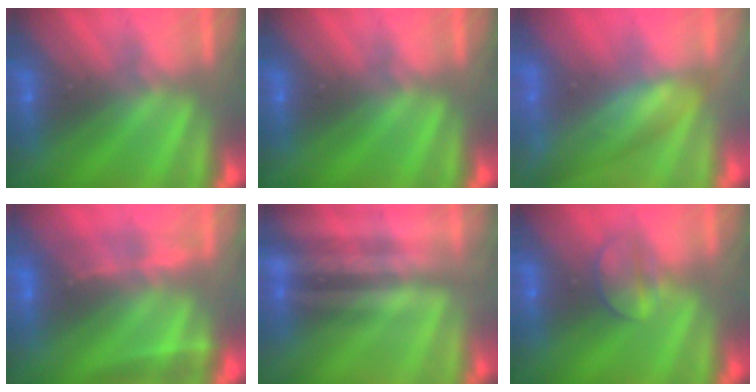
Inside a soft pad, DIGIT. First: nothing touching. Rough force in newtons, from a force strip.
{"total": 0.0}
{"total": 3.8}
{"total": 2.4}
{"total": 2.2}
{"total": 2.3}